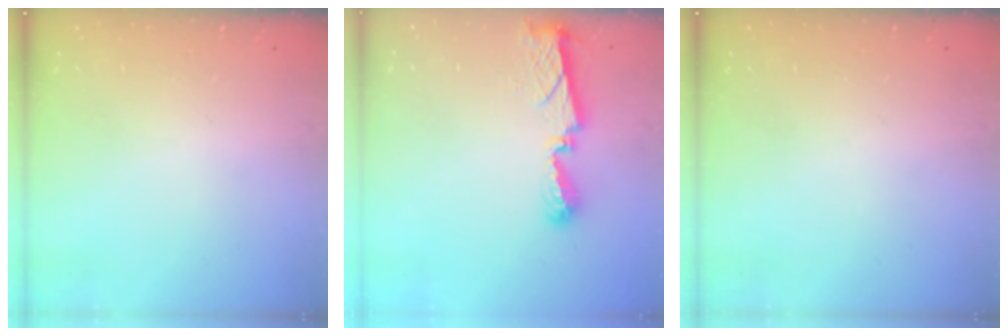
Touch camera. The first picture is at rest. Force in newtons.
{"total": 8.7, "press": 8.7, "slide": 0.4}
{"total": 0.0}